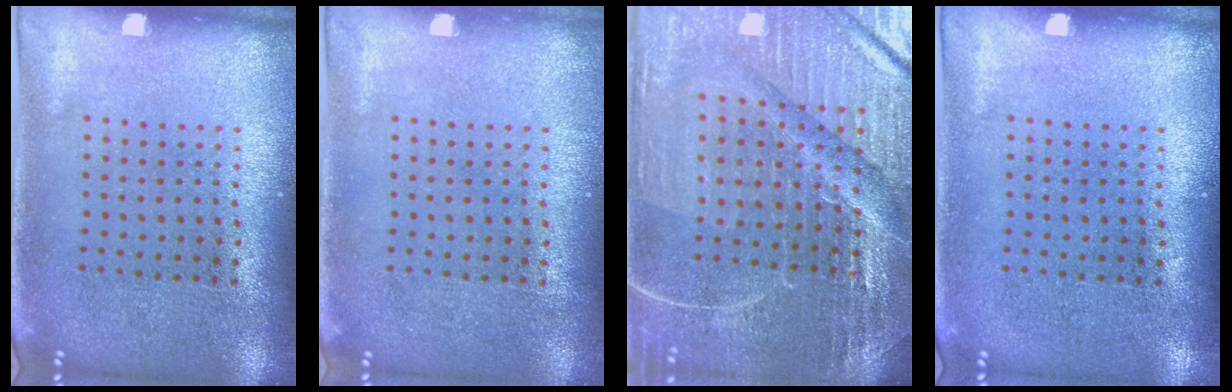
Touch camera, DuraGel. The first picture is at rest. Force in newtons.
{"total": 0.0}
{"total": 4.9, "press": 4.7, "slide": 1.5}
{"total": 0.0}